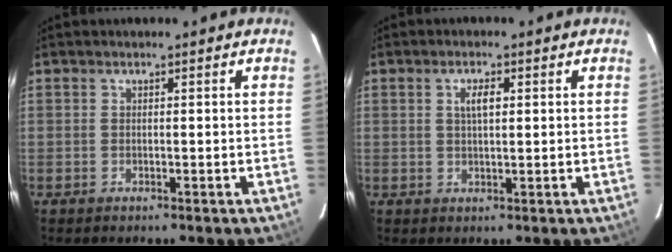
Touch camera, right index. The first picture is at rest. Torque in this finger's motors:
{"motor_torque": [0.34, 0.01, 0.16, 0.05]}